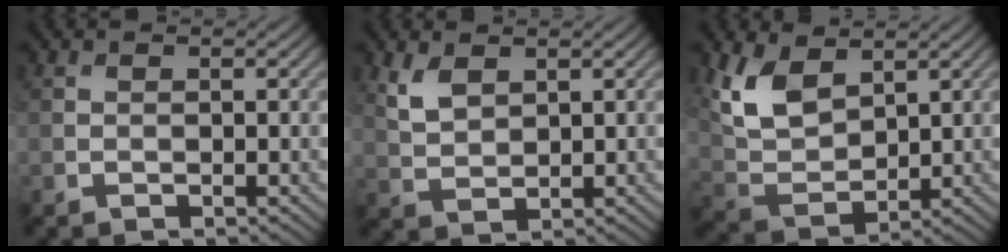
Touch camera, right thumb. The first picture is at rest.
{"total": 3.6, "force": [2.1, 1.9, 2.2], "torque": [-0.059, -0.003, 0.047]}
{"total": 7.8, "force": [3.9, 4.3, 5.1], "torque": [-0.125, -0.006, 0.082]}